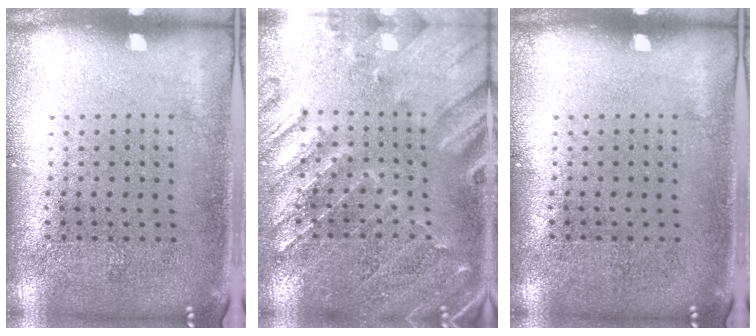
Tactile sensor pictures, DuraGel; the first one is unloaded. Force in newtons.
{"total": 0.6, "press": 0.4, "slide": 0.4}
{"total": 0.0}